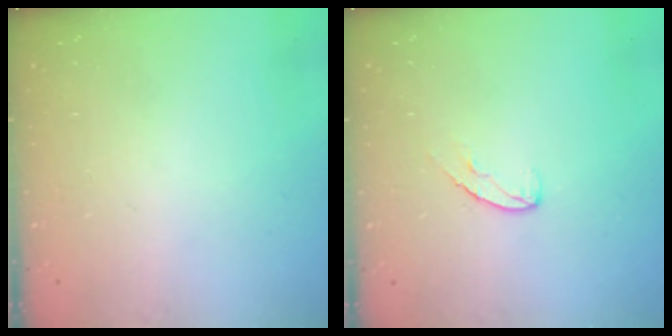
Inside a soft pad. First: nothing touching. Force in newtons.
{"total": 7.3, "press": 7.2, "slide": 0.6}